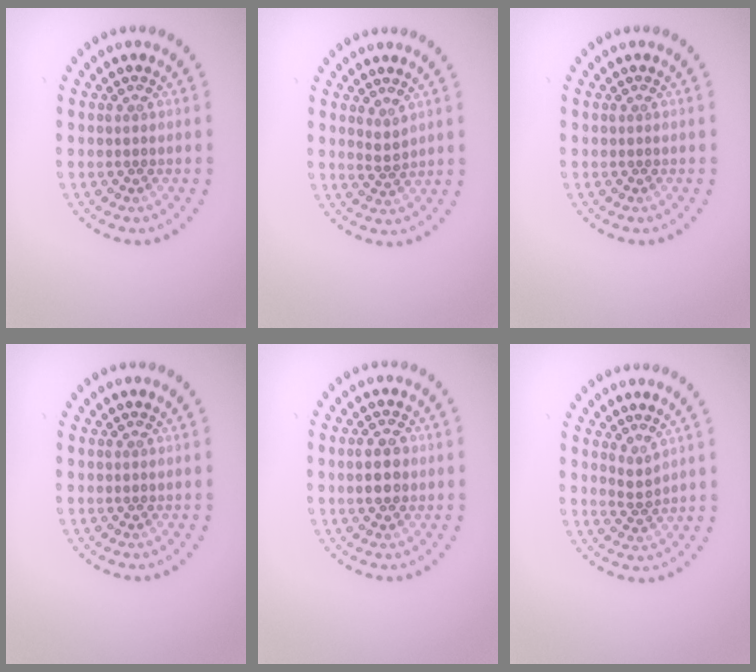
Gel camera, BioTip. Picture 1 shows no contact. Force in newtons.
{"total": 1.1, "press": 0.8, "slide": 0.7}
{"total": 0.0}
{"total": 0.0}
{"total": 2.7, "press": 2.7, "slide": 0.1}
{"total": 1.4, "press": 1.0, "slide": 1.1}